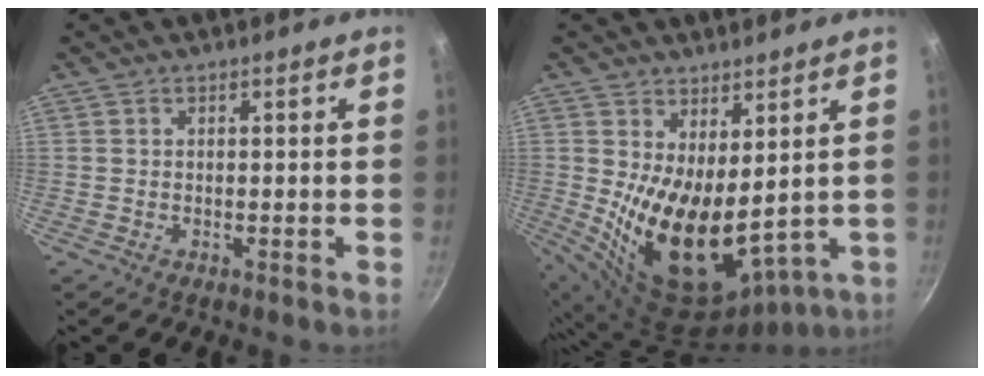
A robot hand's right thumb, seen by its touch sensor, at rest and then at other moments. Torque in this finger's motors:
{"motor_torque": [1.24, 3.44, 2.54, -0.24, 0.47]}